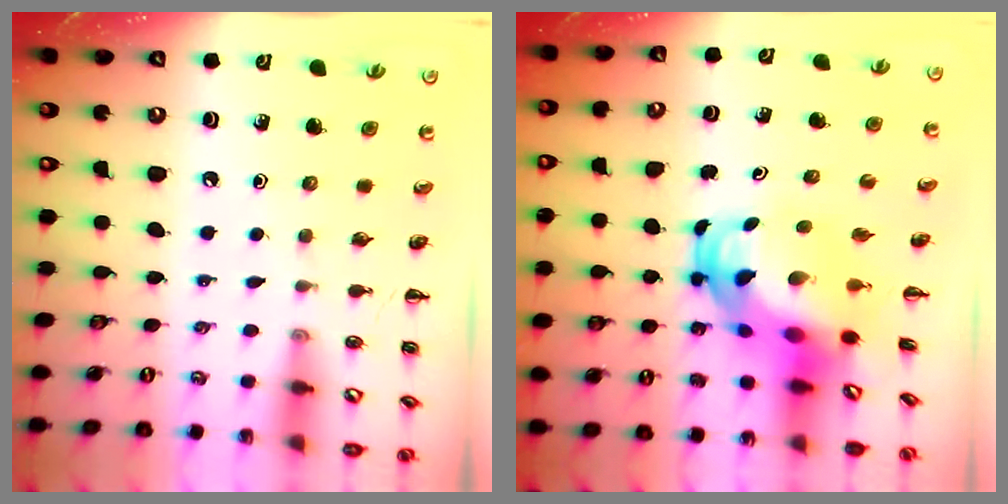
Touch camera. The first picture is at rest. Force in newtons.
{"total": 7.9, "press": 7.5, "slide": 2.4}